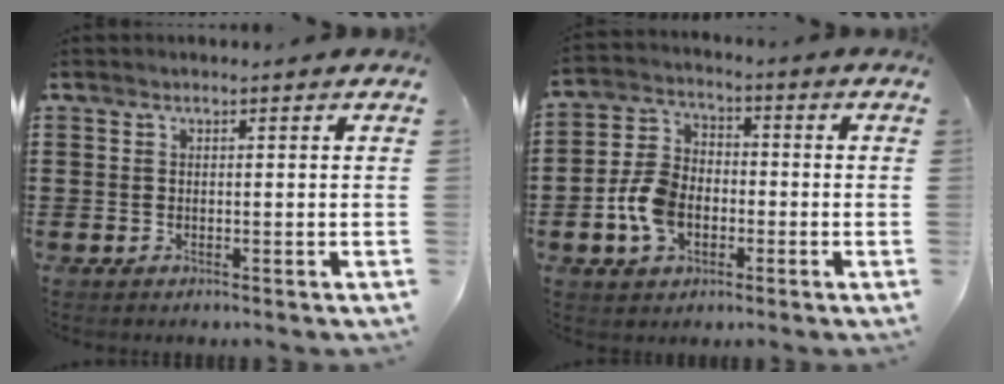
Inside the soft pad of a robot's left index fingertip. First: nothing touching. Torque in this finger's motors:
{"motor_torque": [0.73, 0.25, 0.45, 0.09]}